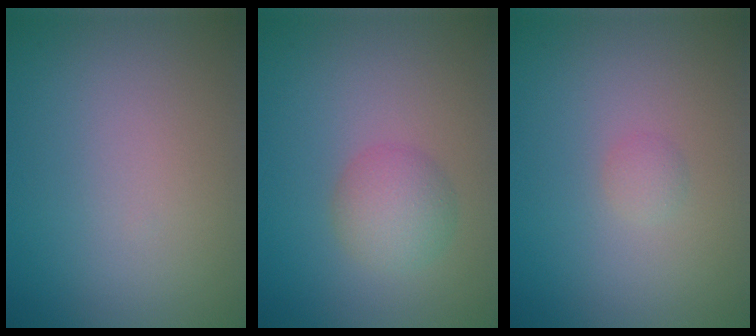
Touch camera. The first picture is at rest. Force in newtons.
{"total": 3.0, "press": 3.0, "slide": 0.2}
{"total": 0.9, "press": 0.9, "slide": 0.0}